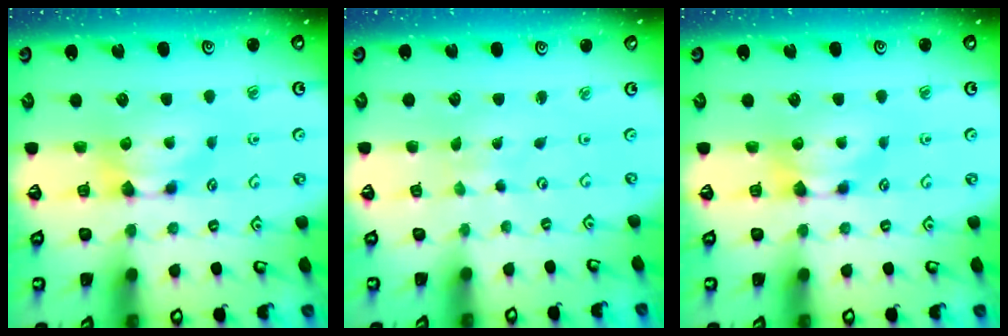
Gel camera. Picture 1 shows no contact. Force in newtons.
{"total": 6.5, "press": 6.5, "slide": 0.4}
{"total": 0.0}